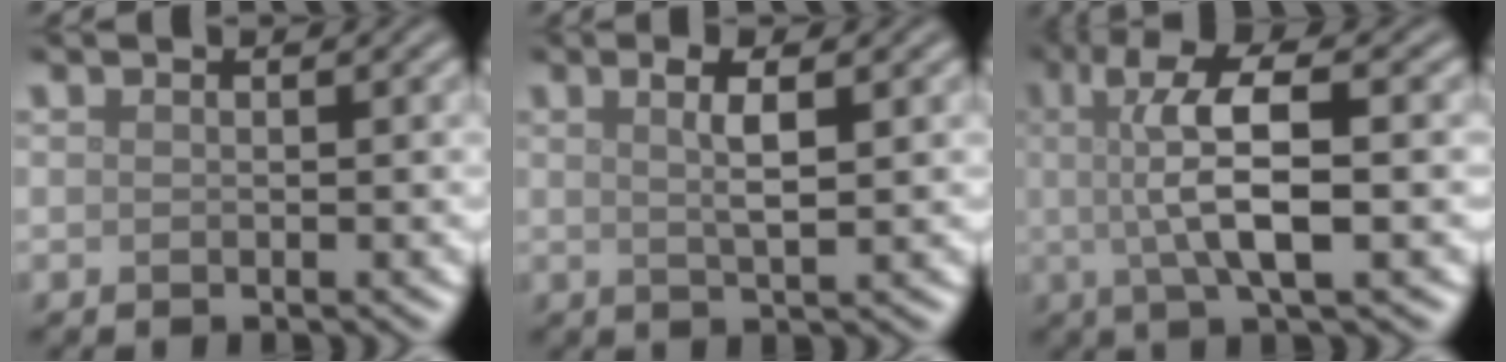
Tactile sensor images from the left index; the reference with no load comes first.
{"total": 2.9, "force": [0.9, 0.6, 2.6], "torque": [-0.044, 0.003, 0.015]}
{"total": 7.8, "force": [0.5, 2.2, 7.5], "torque": [-0.126, 0.007, 0.006]}